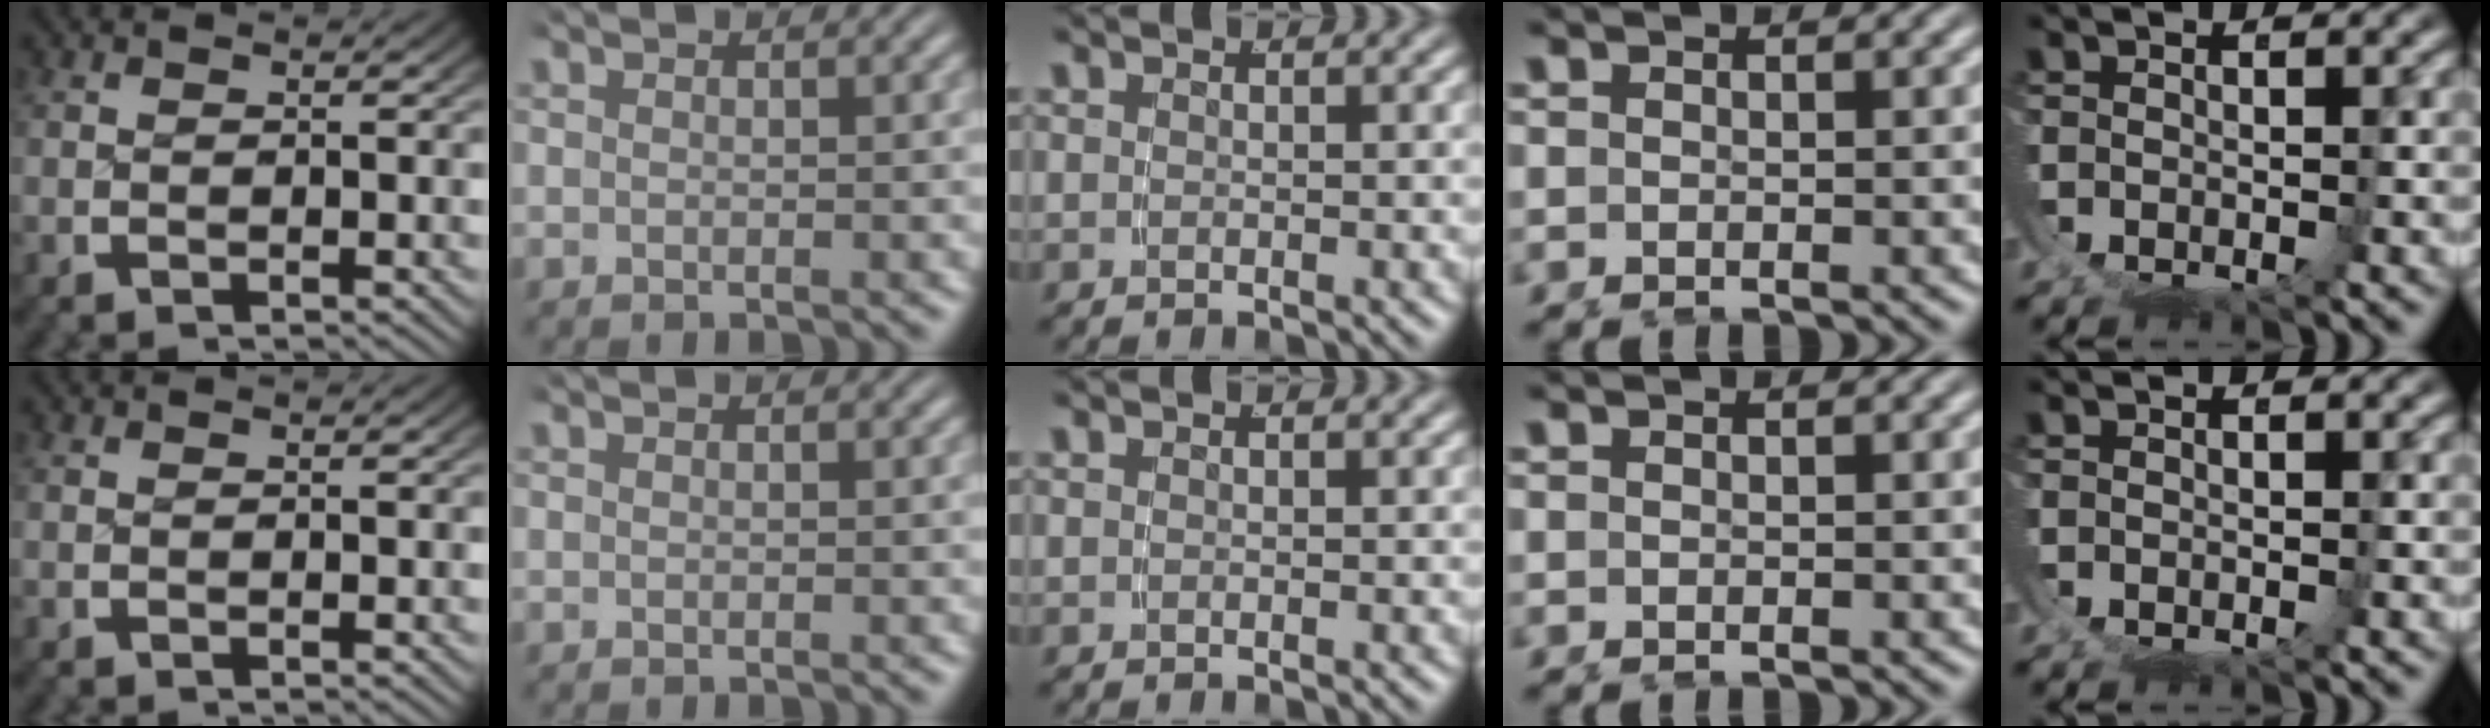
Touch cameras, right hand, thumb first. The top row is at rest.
{}